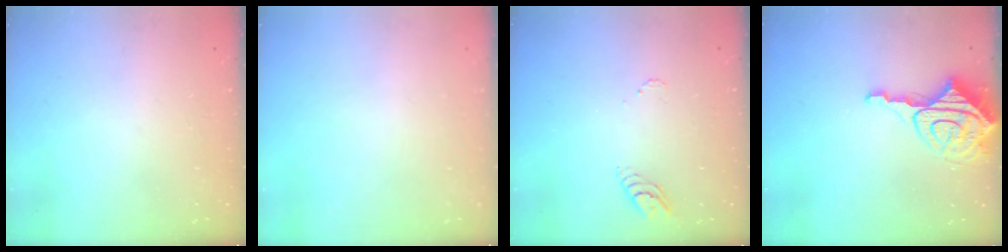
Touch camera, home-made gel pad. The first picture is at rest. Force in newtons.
{"total": 0.0}
{"total": 3.9, "press": 3.9, "slide": 0.4}
{"total": 11.7, "press": 11.7, "slide": 1.1}